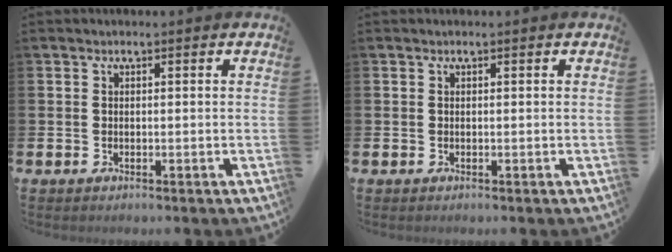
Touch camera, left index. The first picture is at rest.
{"total": 0.0}